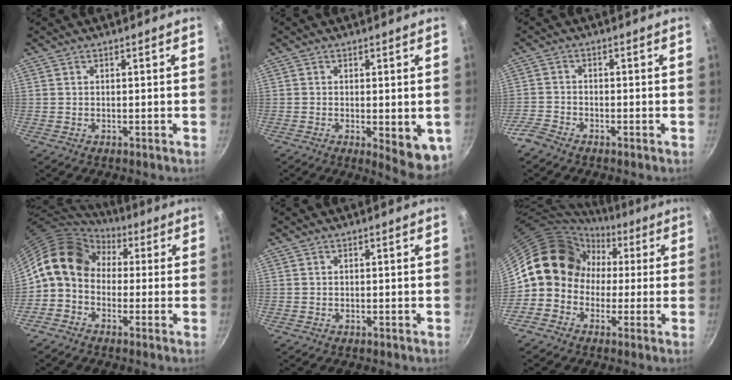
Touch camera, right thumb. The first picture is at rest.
{"total": 8.2, "force": [-1.7, 2.8, 7.5], "torque": [-0.078, -0.007, -0.015]}
{"total": 3.4, "force": [-2.9, 1.3, 1.2], "torque": [-0.035, 0.018, -0.067]}
{"total": 11.1, "force": [2.0, 8.5, 6.8], "torque": [-0.096, 0.030, 0.011]}
{"total": 0.0}
{"total": 12.4, "force": [0.4, 11.0, 5.7], "torque": [-0.049, 0.036, -0.016]}